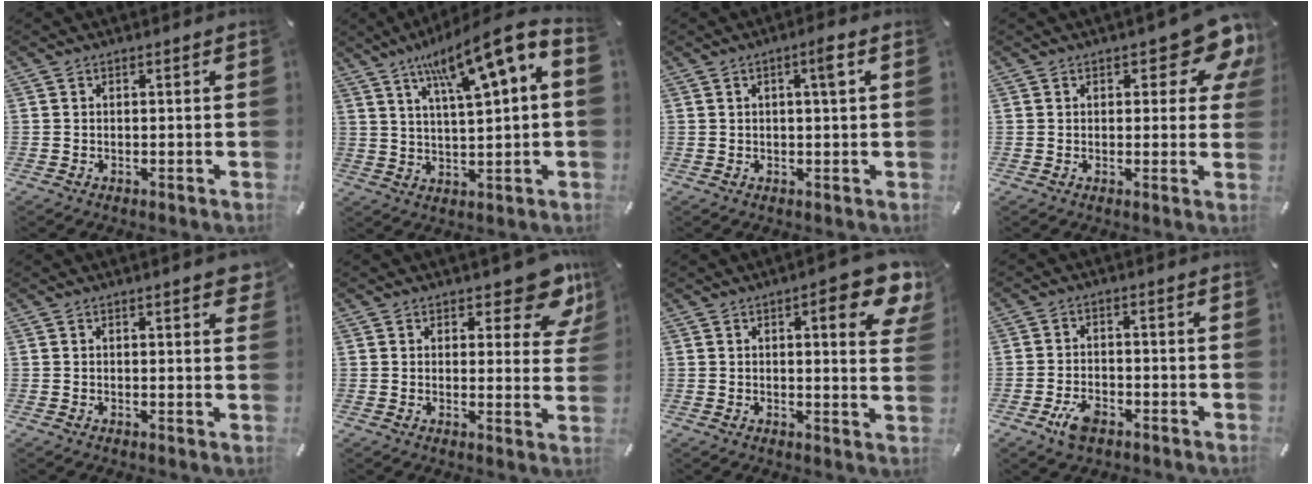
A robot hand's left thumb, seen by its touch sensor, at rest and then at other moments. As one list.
[{"total": 12.3, "force": [7.7, 2.5, 9.2], "torque": [-0.160, -0.048, 0.129]}, {"total": 3.7, "force": [1.1, 0.5, 3.5], "torque": [-0.053, -0.002, 0.011]}, {"total": 10.5, "force": [5.8, 4.4, 7.5], "torque": [-0.082, -0.036, 0.093]}, {"total": 2.7, "force": [1.6, 0.7, 2.1], "torque": [-0.028, -0.003, 0.023]}, {"total": 11.1, "force": [7.5, 4.7, 6.6], "torque": [-0.057, -0.057, 0.126]}, {"total": 10.7, "force": [5.3, 2.8, 8.8], "torque": [-0.109, -0.034, 0.081]}, {"total": 5.5, "force": [-3.0, 3.2, 3.3], "torque": [-0.070, 0.015, -0.056]}]